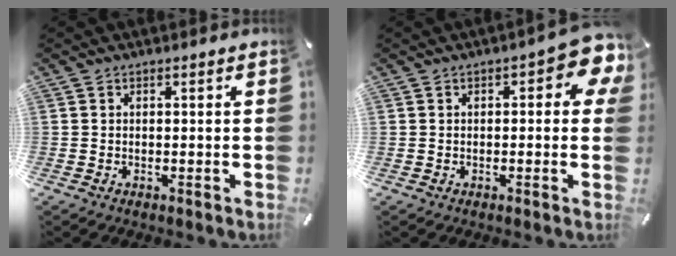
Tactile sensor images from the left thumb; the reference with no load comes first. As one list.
[{"total": 7.0, "force": [1.4, 3.0, 6.2], "torque": [-0.075, -0.009, 0.018]}]